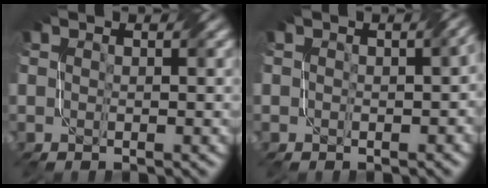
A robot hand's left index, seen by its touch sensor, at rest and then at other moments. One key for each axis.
{"total": 2.2, "fx": 0.1, "fy": 1.2, "fz": 1.8, "tx": -0.016, "ty": 0.003, "tz": 0.001}